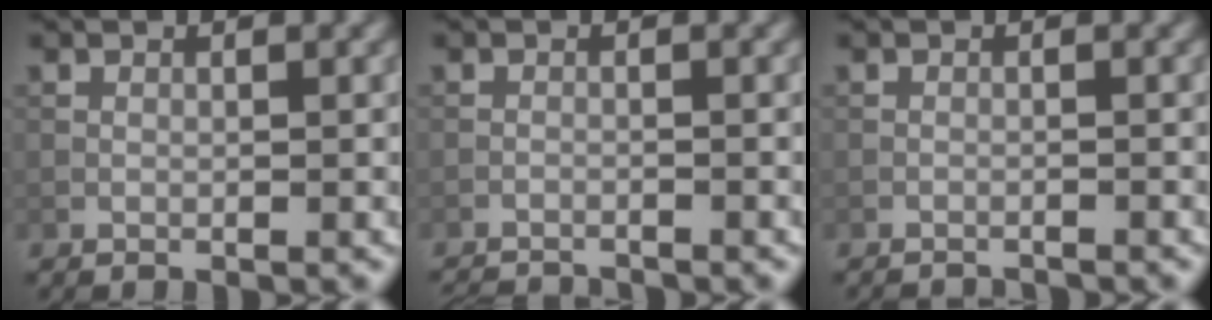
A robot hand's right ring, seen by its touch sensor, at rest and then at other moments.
{"total": 4.0, "force": [-3.9, 0.4, 0.7], "torque": [-0.017, -0.013, -0.063]}
{"total": 3.0, "force": [-2.9, 0.3, 0.5], "torque": [-0.008, 0.002, -0.041]}